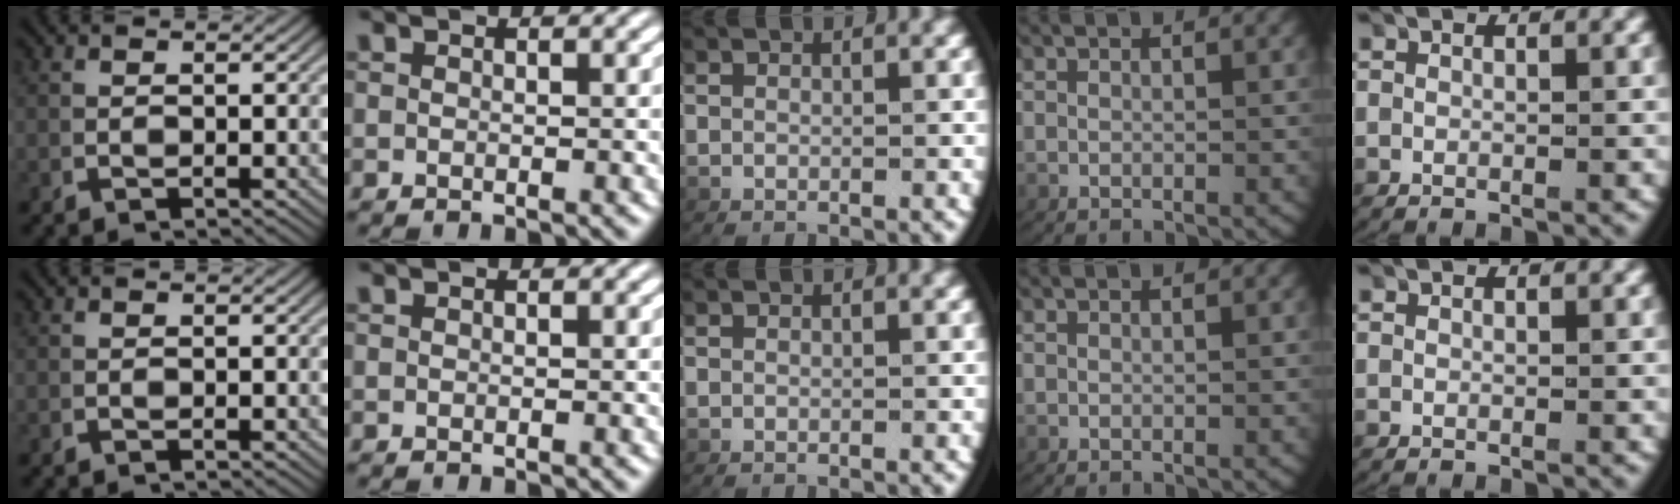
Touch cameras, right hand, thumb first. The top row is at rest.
{}